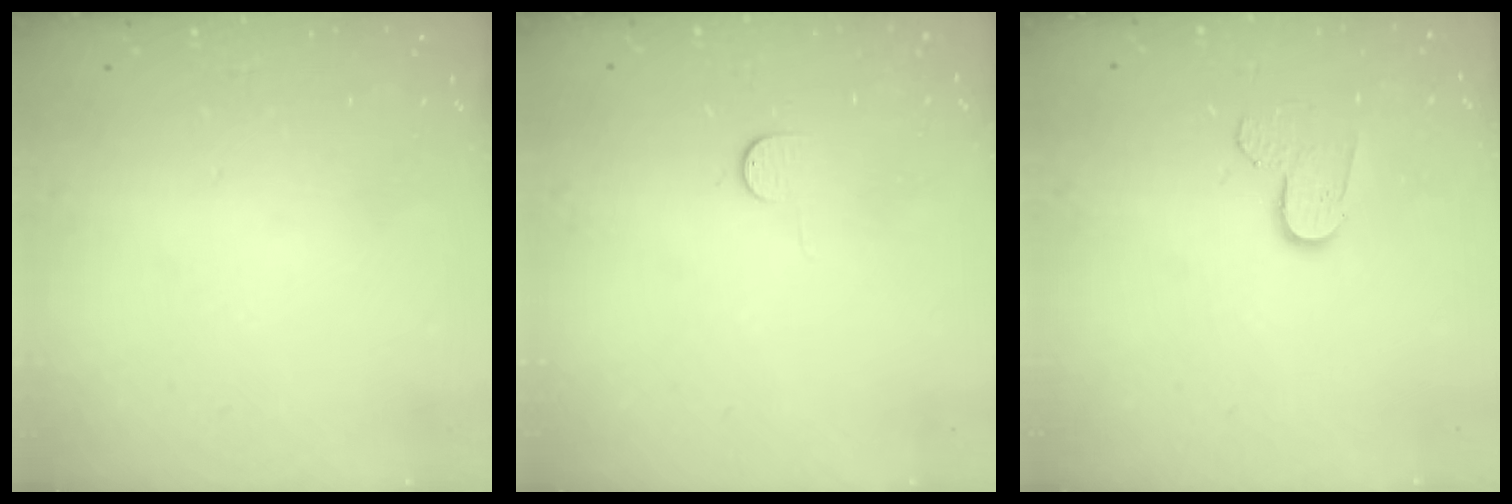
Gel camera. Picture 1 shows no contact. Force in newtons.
{"total": 4.9, "press": 4.9, "slide": 0.5}
{"total": 6.3, "press": 6.3, "slide": 0.5}